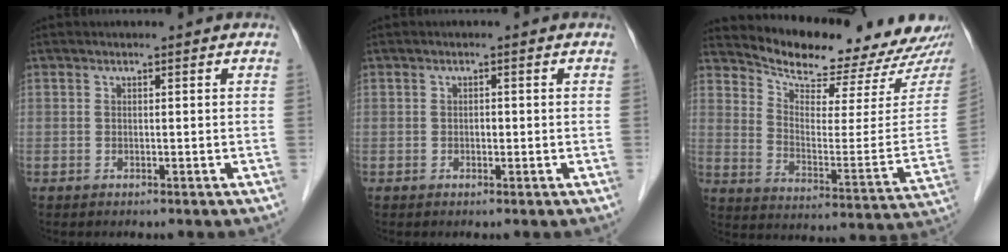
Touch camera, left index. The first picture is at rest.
{"total": 0.8, "force": [-0.4, 0.5, 0.5], "torque": [-0.006, -0.002, -0.009]}
{"total": 19.2, "force": [18.3, 3.7, 4.8], "torque": [-0.066, -0.073, 0.239]}